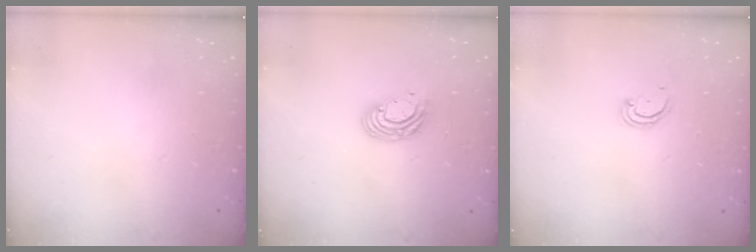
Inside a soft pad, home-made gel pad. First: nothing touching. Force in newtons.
{"total": 8.0, "press": 8.0, "slide": 0.4}
{"total": 2.4, "press": 2.4, "slide": 0.2}